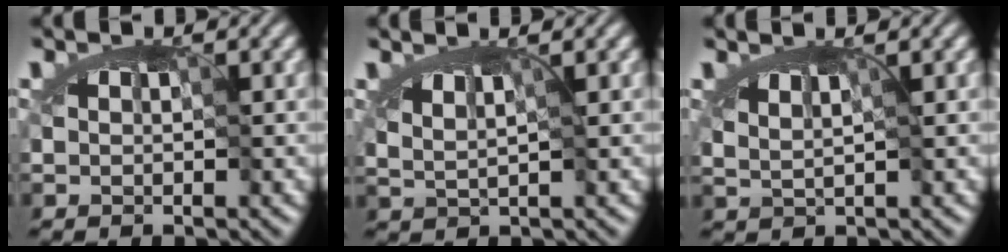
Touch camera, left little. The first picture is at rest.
{"total": 1.1, "force": [0.1, 0.2, 1.0], "torque": [-0.010, 0.001, -0.003]}
{"total": 0.8, "force": [0.1, 0.0, 0.8], "torque": [-0.007, -0.001, -0.004]}